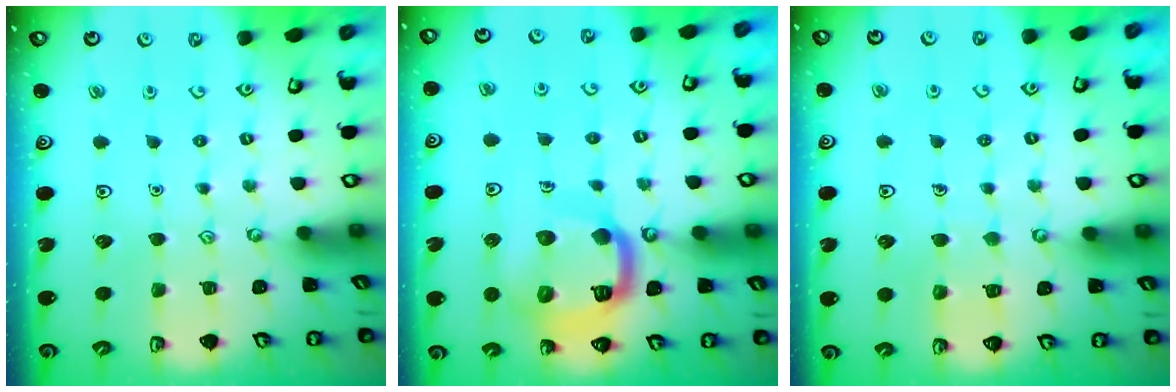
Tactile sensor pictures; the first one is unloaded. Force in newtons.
{"total": 17.3, "press": 17.2, "slide": 1.8}
{"total": 5.0, "press": 5.0, "slide": 0.3}